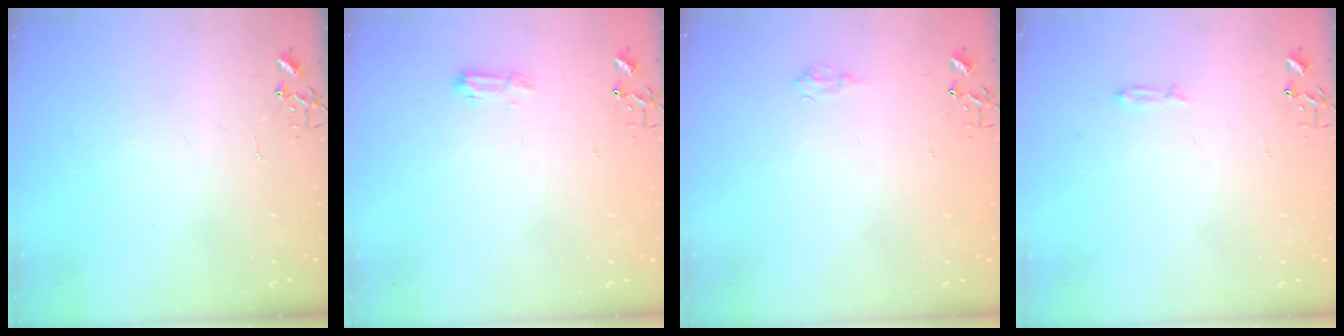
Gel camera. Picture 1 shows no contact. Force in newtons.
{"total": 7.7, "press": 7.6, "slide": 0.9}
{"total": 6.1, "press": 6.1, "slide": 0.8}
{"total": 3.5, "press": 3.5, "slide": 0.5}